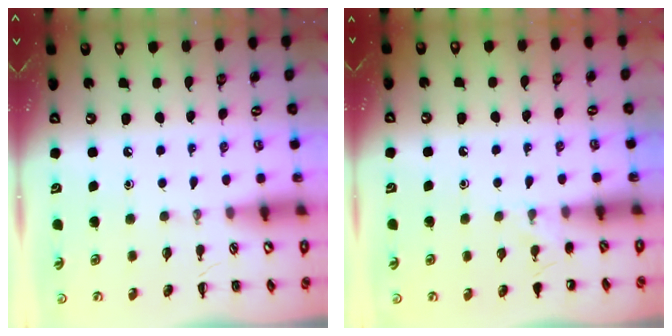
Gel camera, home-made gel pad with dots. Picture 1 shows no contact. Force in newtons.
{"total": 3.7, "press": 3.6, "slide": 1.1}